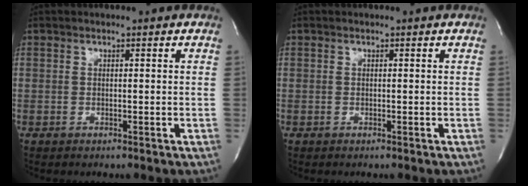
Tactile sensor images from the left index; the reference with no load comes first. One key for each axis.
{"total": 0.0}